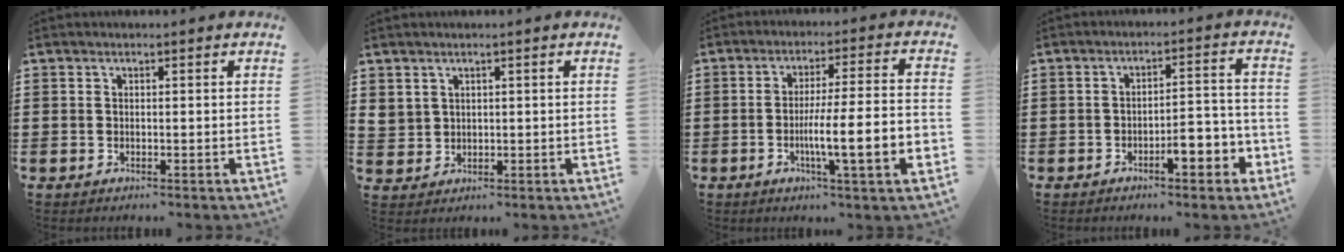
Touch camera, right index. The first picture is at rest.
{"total": 2.1, "force": [1.4, 1.5, 0.3], "torque": [-0.014, 0.007, 0.027]}
{"total": 9.5, "force": [-3.0, 0.5, 9.0], "torque": [-0.156, -0.010, -0.056]}
{"total": 5.5, "force": [-3.2, 1.5, 4.1], "torque": [-0.059, 0.005, -0.060]}